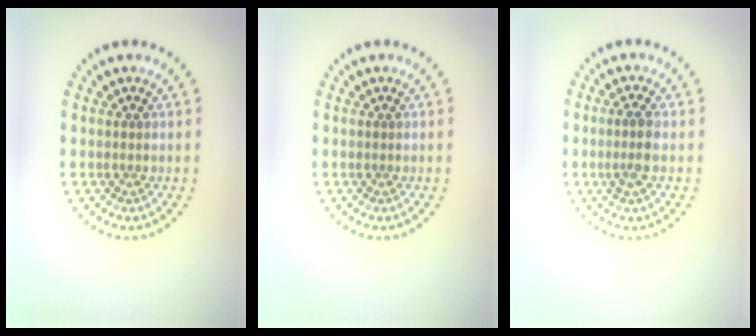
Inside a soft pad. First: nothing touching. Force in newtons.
{"total": 0.0}
{"total": 1.9, "press": 1.8, "slide": 0.6}